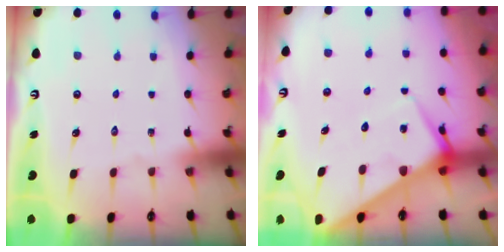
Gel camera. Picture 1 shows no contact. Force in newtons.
{"total": 6.7, "press": 6.6, "slide": 0.6}